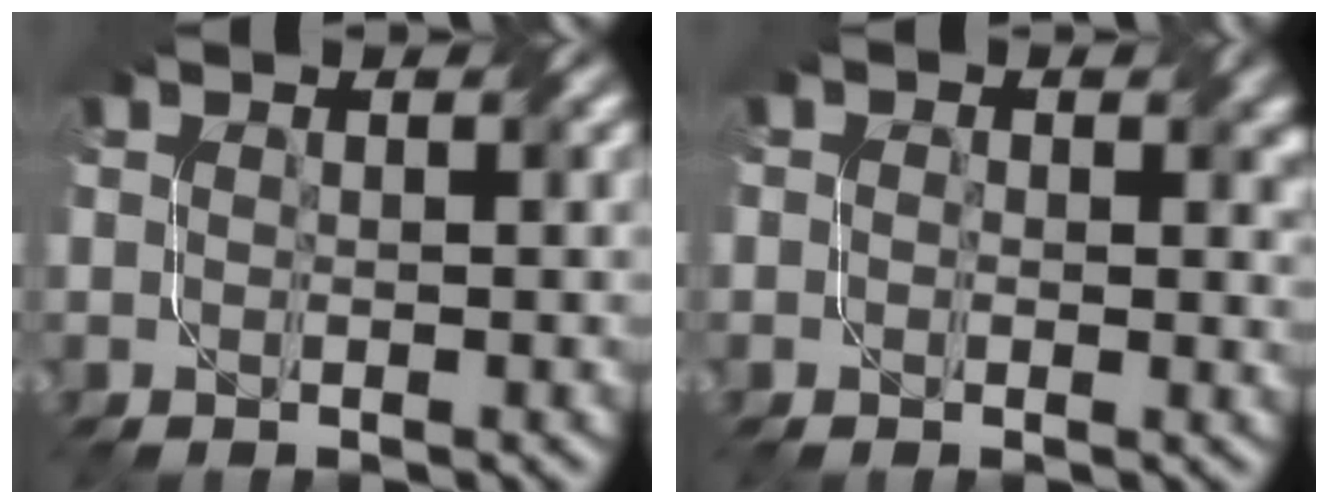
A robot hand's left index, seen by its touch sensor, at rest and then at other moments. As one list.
[{"total": 2.7, "force": [0.6, 1.9, 1.8], "torque": [-0.017, -0.001, 0.002]}]